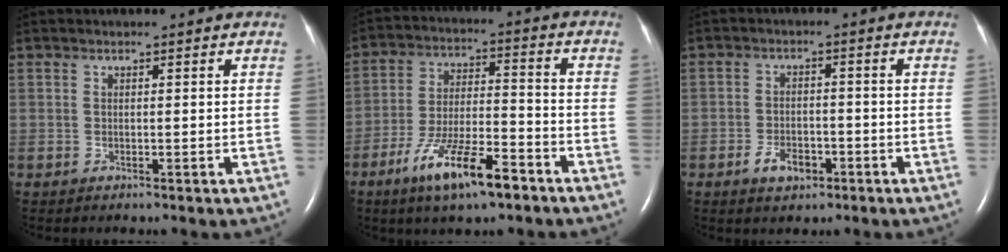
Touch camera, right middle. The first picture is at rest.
{"total": 12.1, "force": [-7.5, 2.6, 9.1], "torque": [-0.169, -0.007, -0.131]}
{"total": 4.3, "force": [-2.3, 2.5, 2.7], "torque": [-0.051, 0.003, -0.037]}